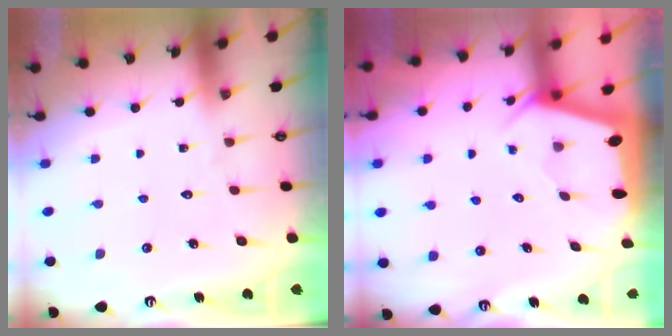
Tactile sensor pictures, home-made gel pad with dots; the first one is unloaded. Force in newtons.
{"total": 2.1, "press": 2.0, "slide": 0.3}